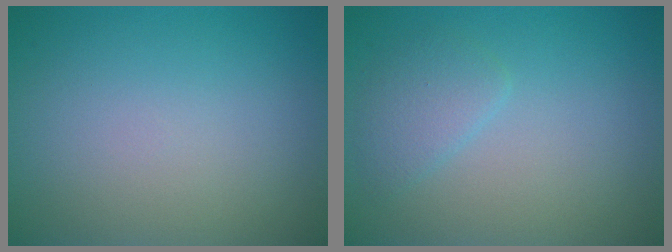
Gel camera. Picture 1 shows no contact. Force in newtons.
{"total": 1.8, "press": 1.8, "slide": 0.1}